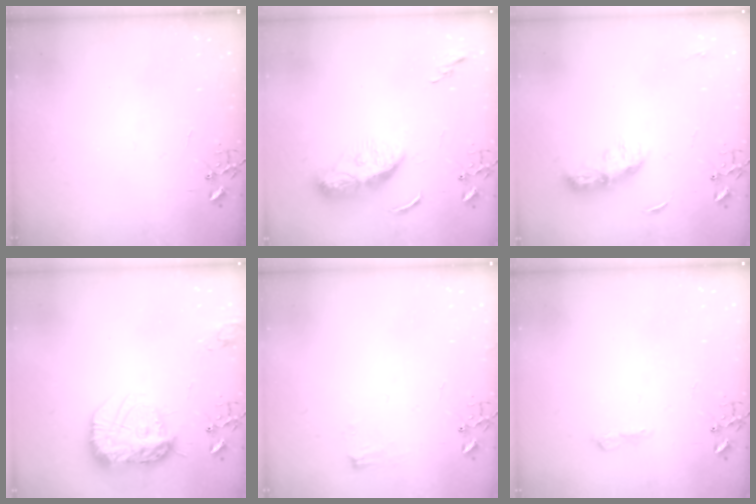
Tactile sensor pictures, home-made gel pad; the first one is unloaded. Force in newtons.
{"total": 9.4, "press": 9.4, "slide": 1.0}
{"total": 9.4, "press": 9.4, "slide": 0.3}
{"total": 19.1, "press": 19.1, "slide": 1.1}
{"total": 6.8, "press": 6.8, "slide": 0.8}
{"total": 7.9, "press": 7.9, "slide": 0.9}